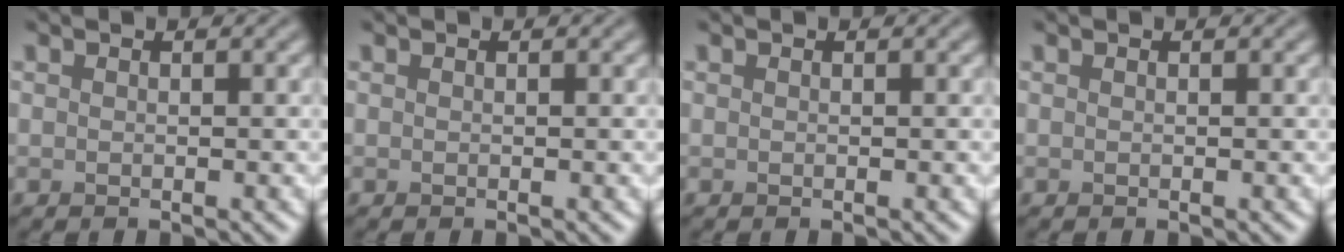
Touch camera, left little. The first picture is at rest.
{"total": 0.0}
{"total": 0.0}
{"total": 0.0}